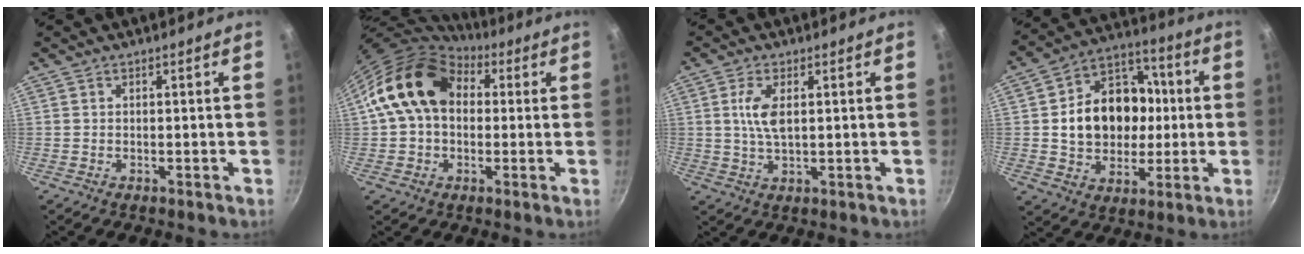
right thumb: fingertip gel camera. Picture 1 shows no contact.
{"total": 14.9, "force": [3.3, 11.0, 9.5], "torque": [-0.135, 0.024, 0.042]}
{"total": 5.5, "force": [1.1, 2.5, 4.8], "torque": [-0.097, -0.001, 0.022]}
{"total": 18.4, "force": [0.7, 14.6, 11.1], "torque": [-0.140, 0.031, 0.010]}